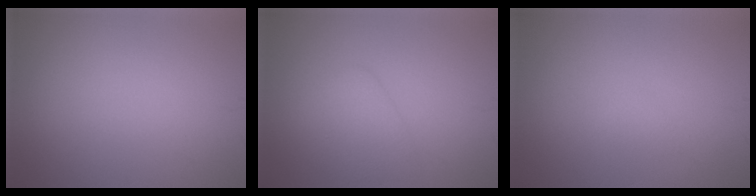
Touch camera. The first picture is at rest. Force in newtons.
{"total": 2.7, "press": 2.7, "slide": 0.1}
{"total": 0.6, "press": 0.6, "slide": 0.1}